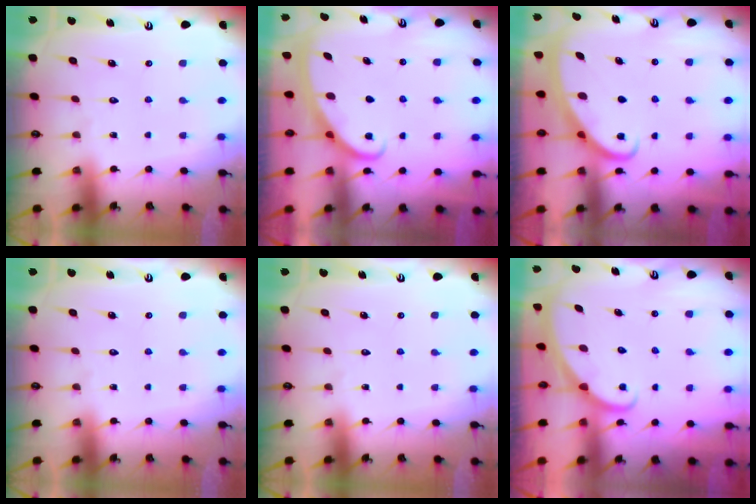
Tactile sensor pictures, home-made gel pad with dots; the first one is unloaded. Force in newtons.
{"total": 2.8, "press": 2.8, "slide": 0.4}
{"total": 2.7, "press": 2.6, "slide": 0.3}
{"total": 0.0}
{"total": 0.0}
{"total": 1.8, "press": 1.8, "slide": 0.1}